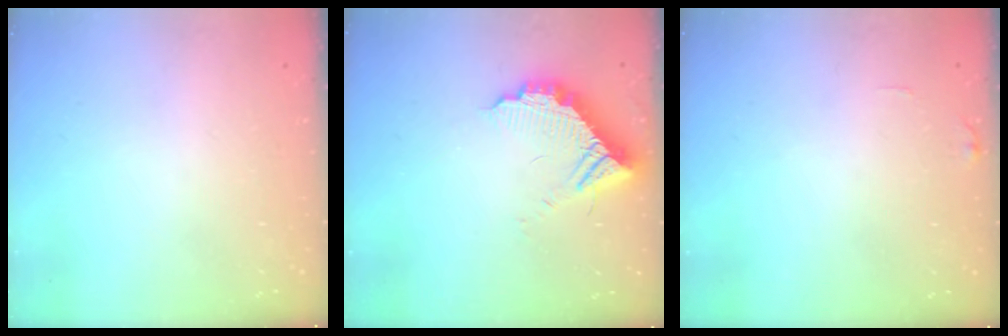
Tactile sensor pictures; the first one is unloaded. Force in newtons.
{"total": 10.6, "press": 10.6, "slide": 0.2}
{"total": 5.1, "press": 5.1, "slide": 0.3}